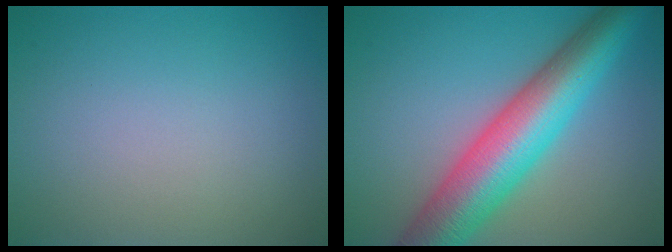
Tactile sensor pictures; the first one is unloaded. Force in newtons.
{"total": 10.1, "press": 10.1, "slide": 0.2}